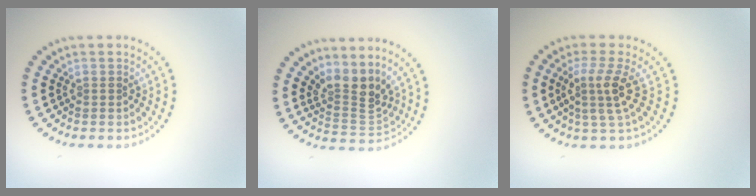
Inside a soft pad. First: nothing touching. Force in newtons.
{"total": 3.4, "press": 2.4, "slide": 2.5}
{"total": 3.1, "press": 2.2, "slide": 2.2}